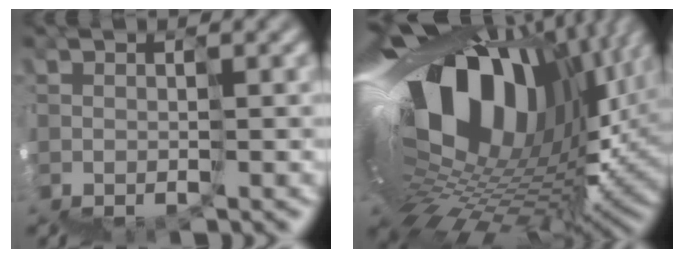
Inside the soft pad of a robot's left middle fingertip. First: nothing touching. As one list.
[{"total": 15.1, "force": [7.4, 9.0, 9.5], "torque": [-0.157, 0.017, 0.129]}]